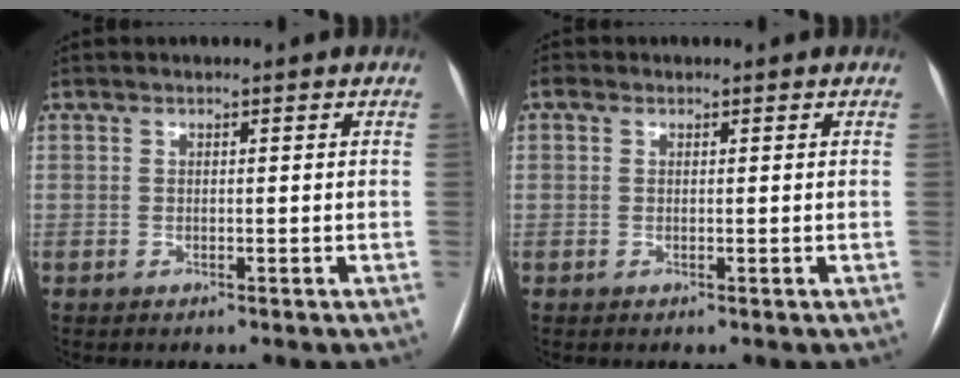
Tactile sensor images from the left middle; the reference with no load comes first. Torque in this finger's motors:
{"motor_torque": [0.16, -0.45, 0.16, -0.03]}